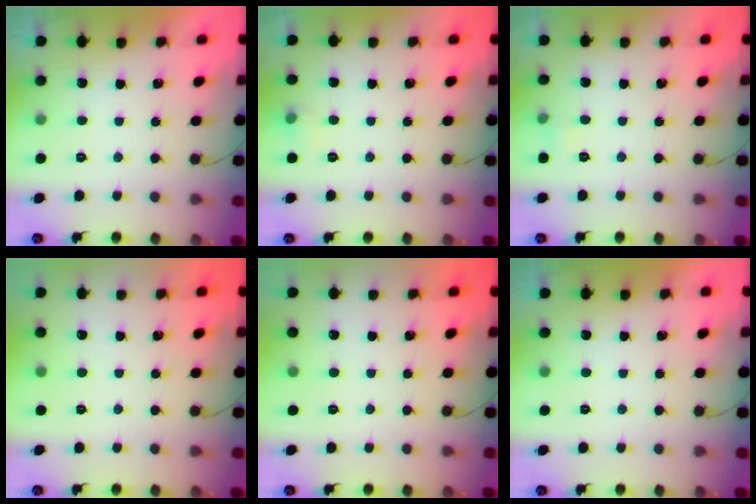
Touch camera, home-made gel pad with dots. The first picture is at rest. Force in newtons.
{"total": 5.0, "press": 3.7, "slide": 3.3}
{"total": 3.4, "press": 3.2, "slide": 1.2}
{"total": 0.0}
{"total": 0.0}
{"total": 0.0}